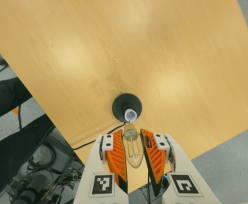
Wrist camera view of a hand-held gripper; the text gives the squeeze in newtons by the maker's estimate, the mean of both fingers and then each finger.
{"total": 19.3, "left": 20.3, "right": 18.4}